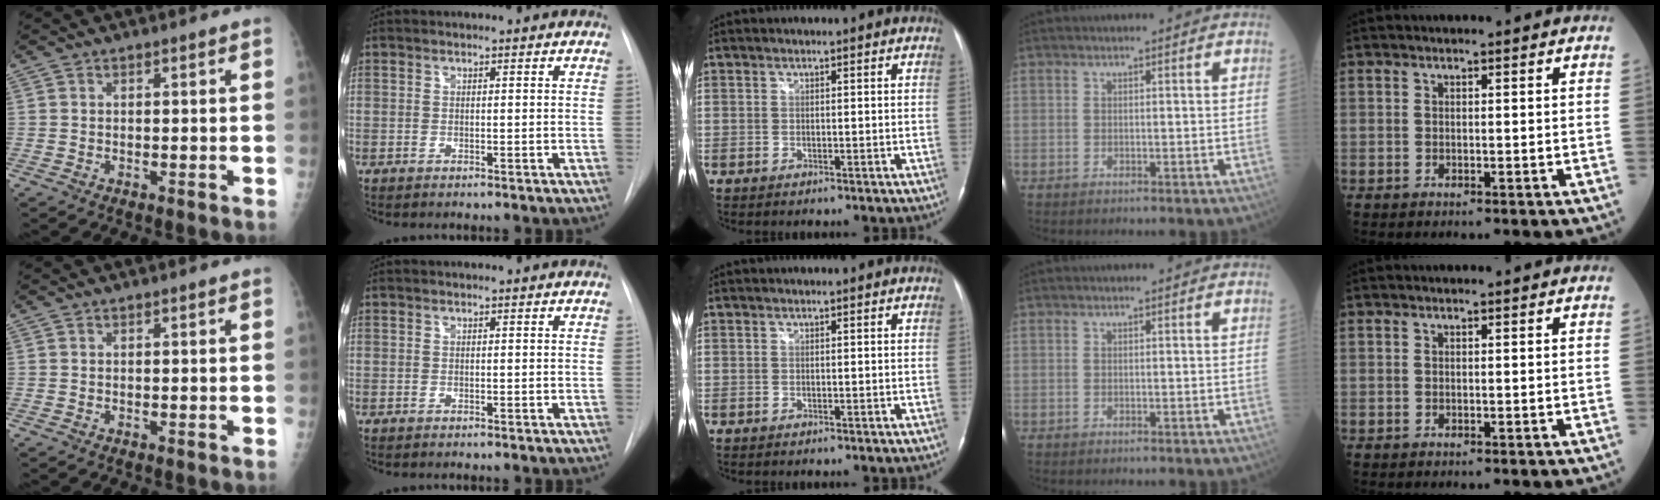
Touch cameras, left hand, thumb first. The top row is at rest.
{}